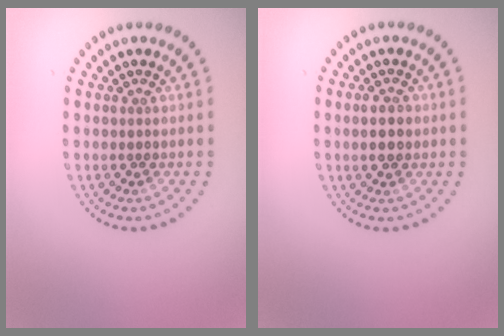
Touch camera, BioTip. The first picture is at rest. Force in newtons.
{"total": 2.7, "press": 2.7, "slide": 0.1}